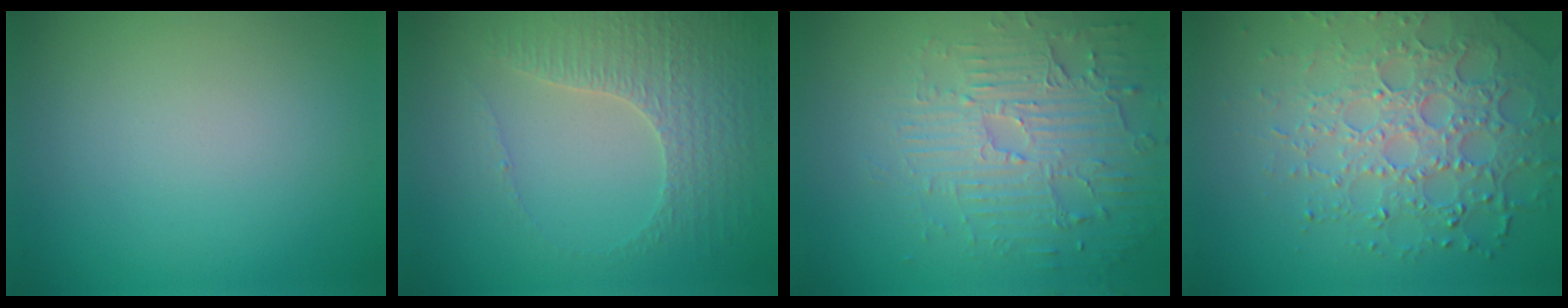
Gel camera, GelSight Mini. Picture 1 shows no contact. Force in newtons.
{"total": 3.3, "press": 3.2, "slide": 0.8}
{"total": 4.1, "press": 3.7, "slide": 1.9}
{"total": 6.2, "press": 4.7, "slide": 4.0}